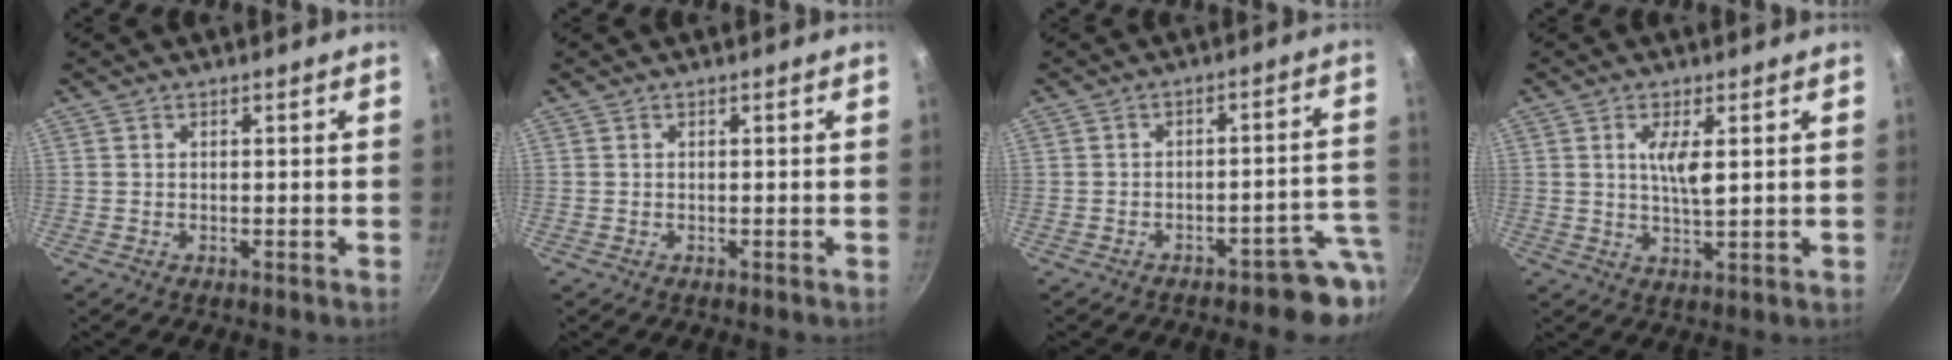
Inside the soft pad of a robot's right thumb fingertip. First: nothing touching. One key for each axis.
{"total": 0.0}
{"total": 6.7, "fx": -4.6, "fy": 2.9, "fz": 3.9, "tx": 0.008, "ty": 0.053, "tz": -0.061}
{"total": 5.3, "fx": 1.4, "fy": 1.5, "fz": 4.9, "tx": -0.090, "ty": -0.008, "tz": 0.028}